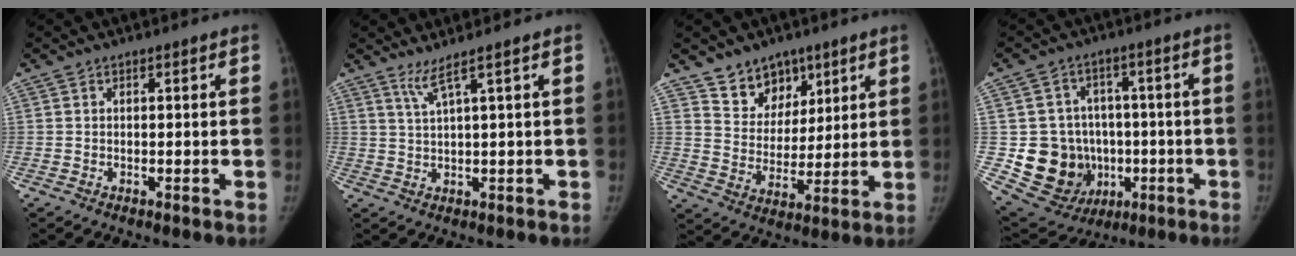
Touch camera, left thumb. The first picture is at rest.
{"total": 2.9, "force": [1.9, -1.0, 2.0], "torque": [-0.049, -0.018, 0.047]}
{"total": 9.8, "force": [6.8, 6.5, 2.4], "torque": [0.010, -0.048, 0.127]}
{"total": 15.0, "force": [-2.1, 13.6, 6.0], "torque": [-0.076, 0.022, -0.008]}